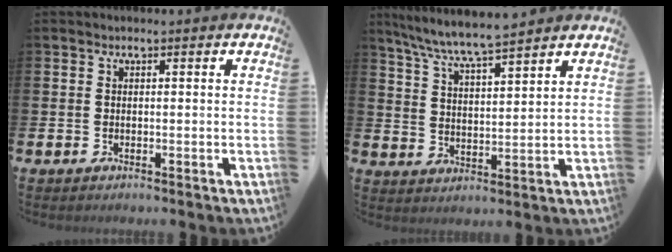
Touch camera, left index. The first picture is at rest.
{"total": 7.0, "force": [6.7, 0.0, 2.0], "torque": [-0.067, -0.039, 0.120]}